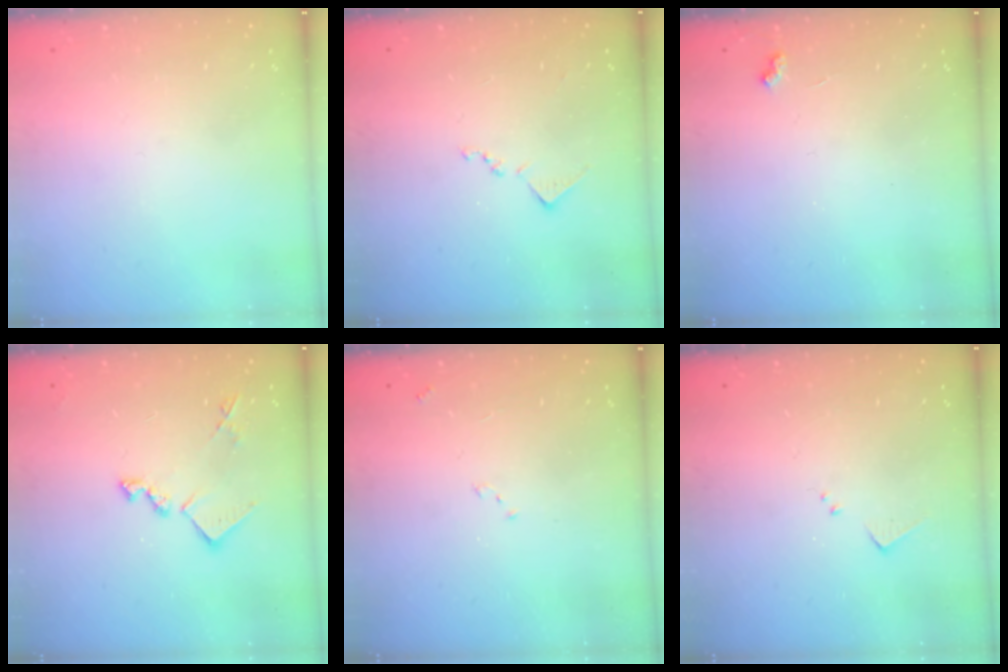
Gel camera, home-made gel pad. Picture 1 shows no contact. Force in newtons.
{"total": 7.6, "press": 7.6, "slide": 0.6}
{"total": 2.9, "press": 2.8, "slide": 0.6}
{"total": 11.9, "press": 11.9, "slide": 0.4}
{"total": 6.9, "press": 6.9, "slide": 0.8}
{"total": 5.7, "press": 5.6, "slide": 0.4}